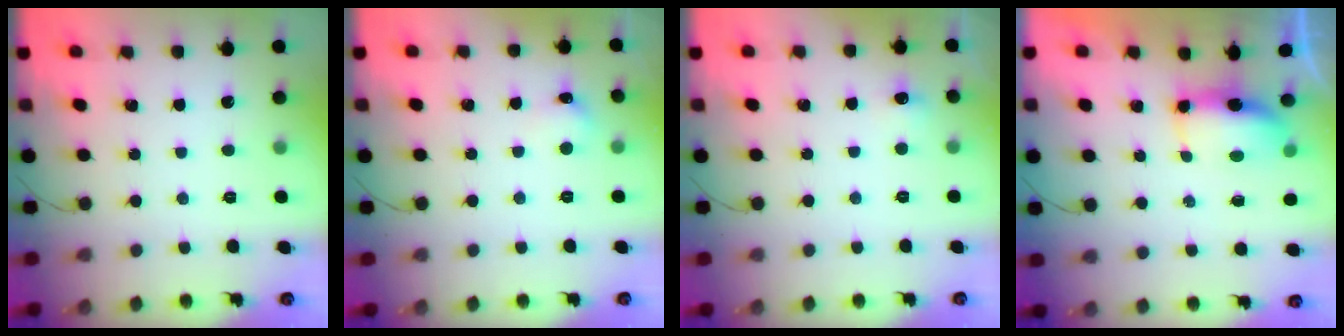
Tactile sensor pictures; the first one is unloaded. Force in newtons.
{"total": 6.1, "press": 5.9, "slide": 1.7}
{"total": 4.6, "press": 4.4, "slide": 1.2}
{"total": 8.6, "press": 7.1, "slide": 4.9}